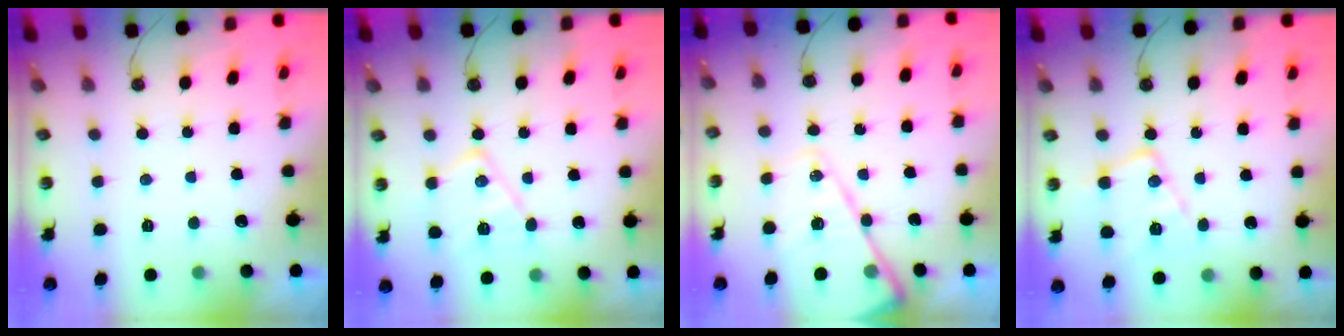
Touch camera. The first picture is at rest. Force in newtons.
{"total": 12.4, "press": 12.3, "slide": 0.9}
{"total": 19.3, "press": 19.2, "slide": 2.1}
{"total": 13.0, "press": 12.9, "slide": 1.3}